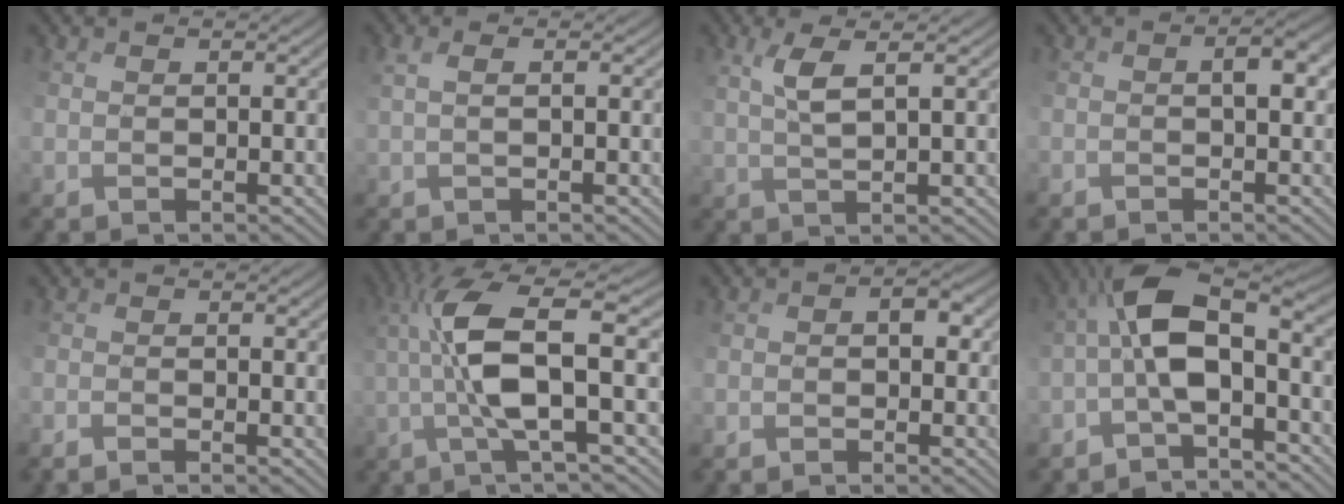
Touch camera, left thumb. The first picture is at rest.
{"total": 1.5, "force": [0.7, -1.2, 0.6], "torque": [-0.007, 0.008, 0.013]}
{"total": 3.6, "force": [2.6, -0.8, 2.3], "torque": [-0.032, 0.018, 0.055]}
{"total": 3.4, "force": [-0.3, 1.2, 3.1], "torque": [-0.048, 0.007, -0.009]}
{"total": 1.9, "force": [-1.8, -0.2, 0.7], "torque": [-0.010, -0.002, -0.035]}
{"total": 9.1, "force": [0.7, 0.2, 9.1], "torque": [-0.139, 0.031, 0.009]}
{"total": 3.1, "force": [-1.1, 1.7, 2.3], "torque": [-0.026, 0.003, -0.010]}
{"total": 7.6, "force": [-2.0, 2.0, 7.1], "torque": [-0.127, 0.017, -0.044]}